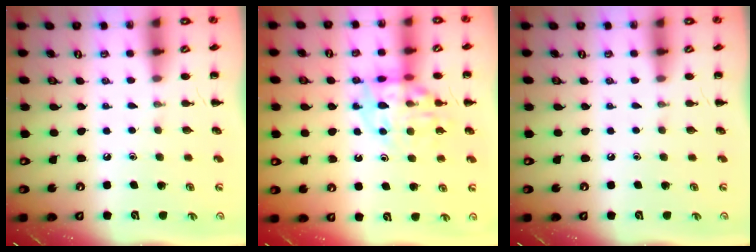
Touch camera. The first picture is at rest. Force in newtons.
{"total": 13.2, "press": 13.0, "slide": 2.1}
{"total": 0.0}